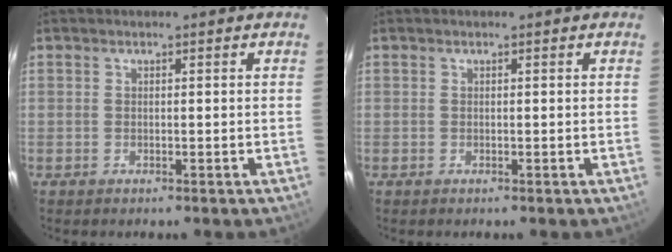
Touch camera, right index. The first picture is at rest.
{"total": 0.0}